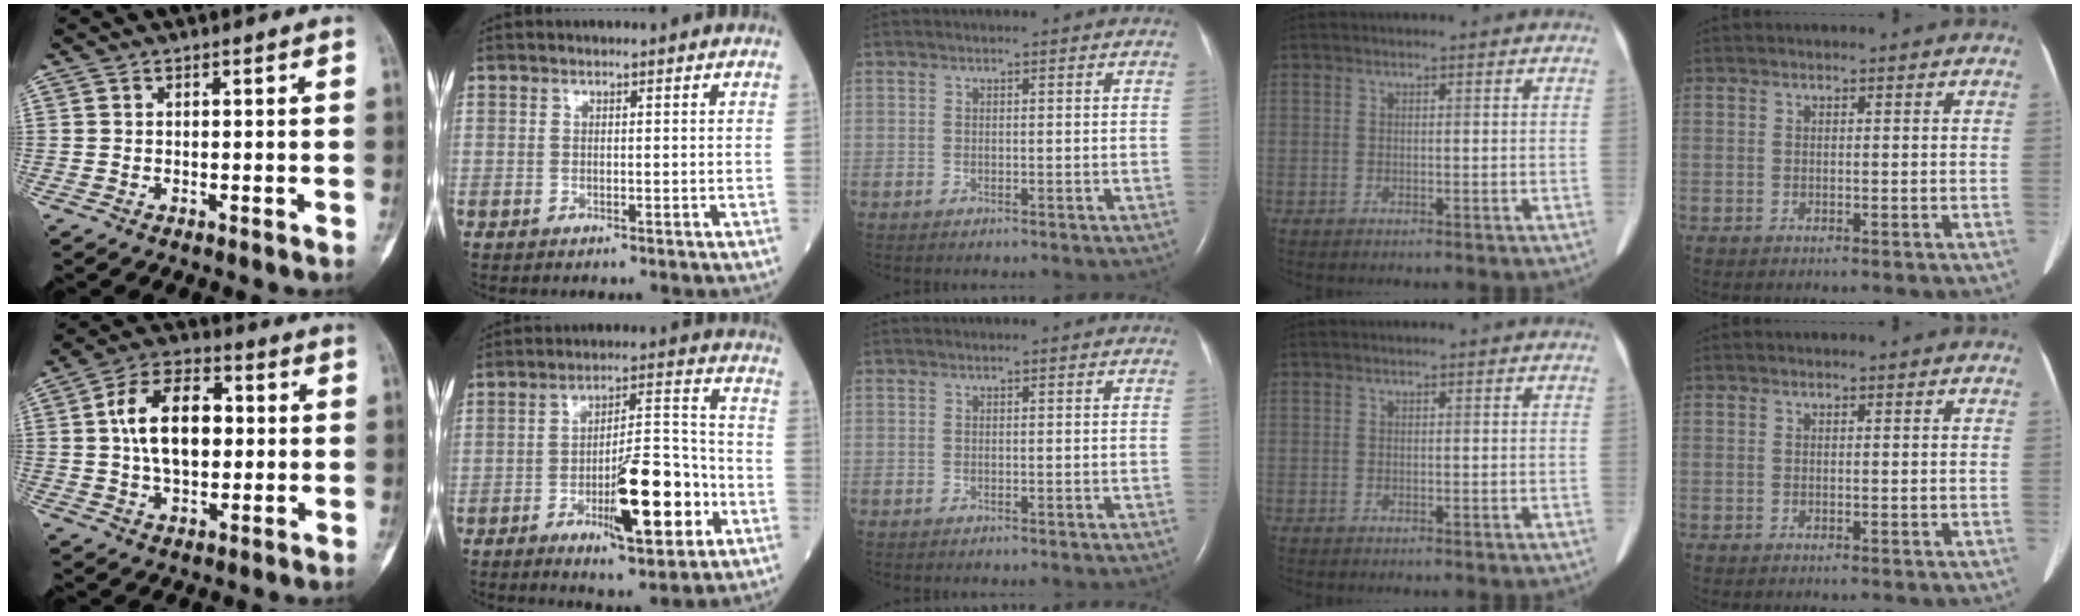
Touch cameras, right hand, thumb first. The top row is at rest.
{"thumb": {"total": 13.8, "force": [1.4, 8.4, 10.9], "torque": [-0.172, 0.016, 0.020]}, "index": {"total": 14.4, "force": [-5.2, 3.4, 13.0], "torque": [-0.200, 0.007, -0.075]}}